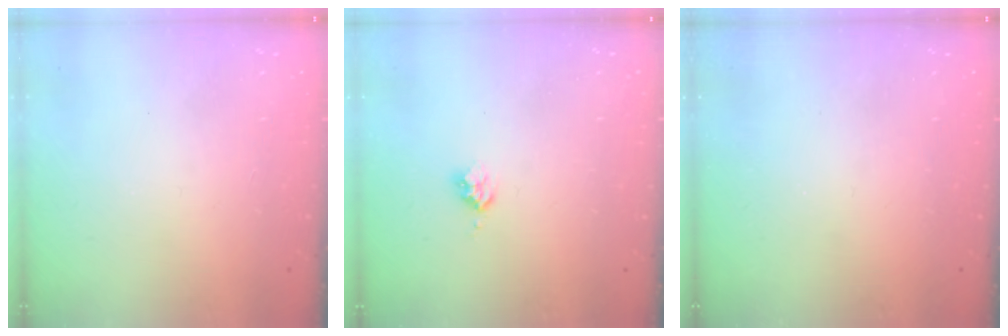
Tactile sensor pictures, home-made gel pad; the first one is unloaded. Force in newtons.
{"total": 2.5, "press": 2.5, "slide": 0.3}
{"total": 0.0}